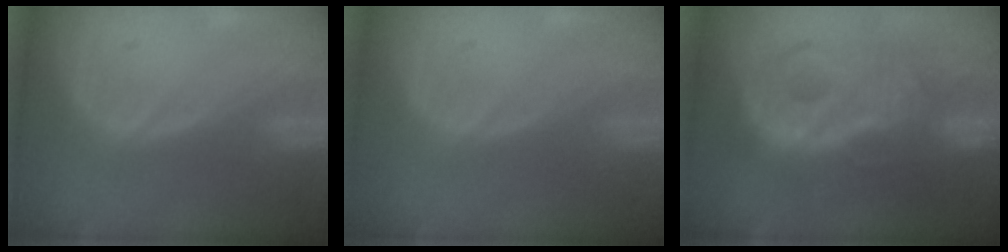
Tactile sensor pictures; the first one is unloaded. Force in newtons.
{"total": 0.0}
{"total": 10.3, "press": 10.3, "slide": 0.2}